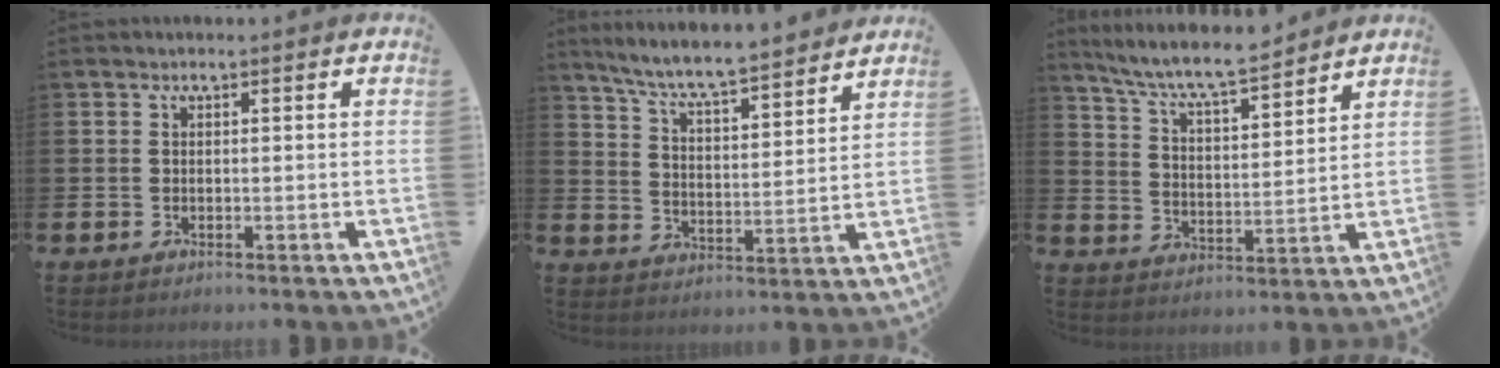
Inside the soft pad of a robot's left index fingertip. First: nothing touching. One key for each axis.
{"total": 7.2, "fx": 6.9, "fy": 0.3, "fz": 2.3, "tx": -0.072, "ty": -0.052, "tz": 0.118}
{"total": 7.6, "fx": 7.1, "fy": 0.6, "fz": 2.6, "tx": -0.082, "ty": -0.045, "tz": 0.125}